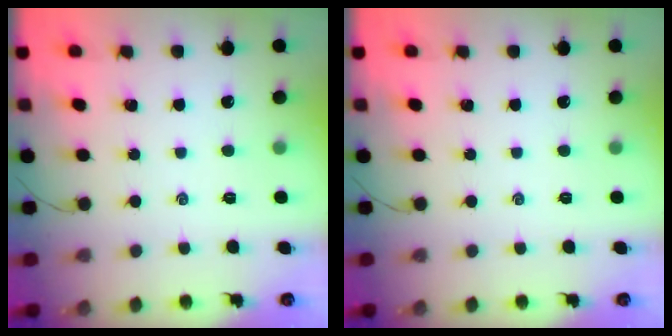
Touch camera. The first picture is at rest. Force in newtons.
{"total": 0.0}